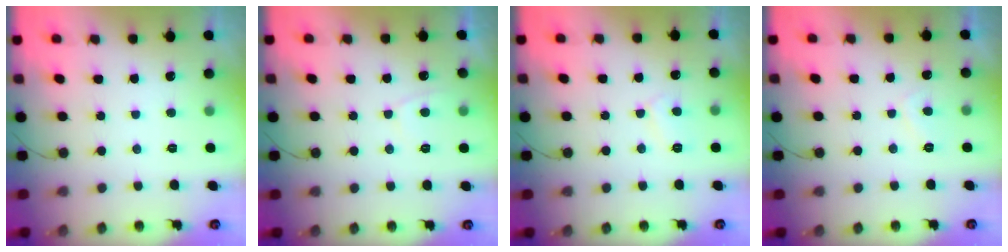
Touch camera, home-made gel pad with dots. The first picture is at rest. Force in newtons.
{"total": 2.0, "press": 1.9, "slide": 0.6}
{"total": 5.5, "press": 5.5, "slide": 0.4}
{"total": 2.3, "press": 2.2, "slide": 0.7}